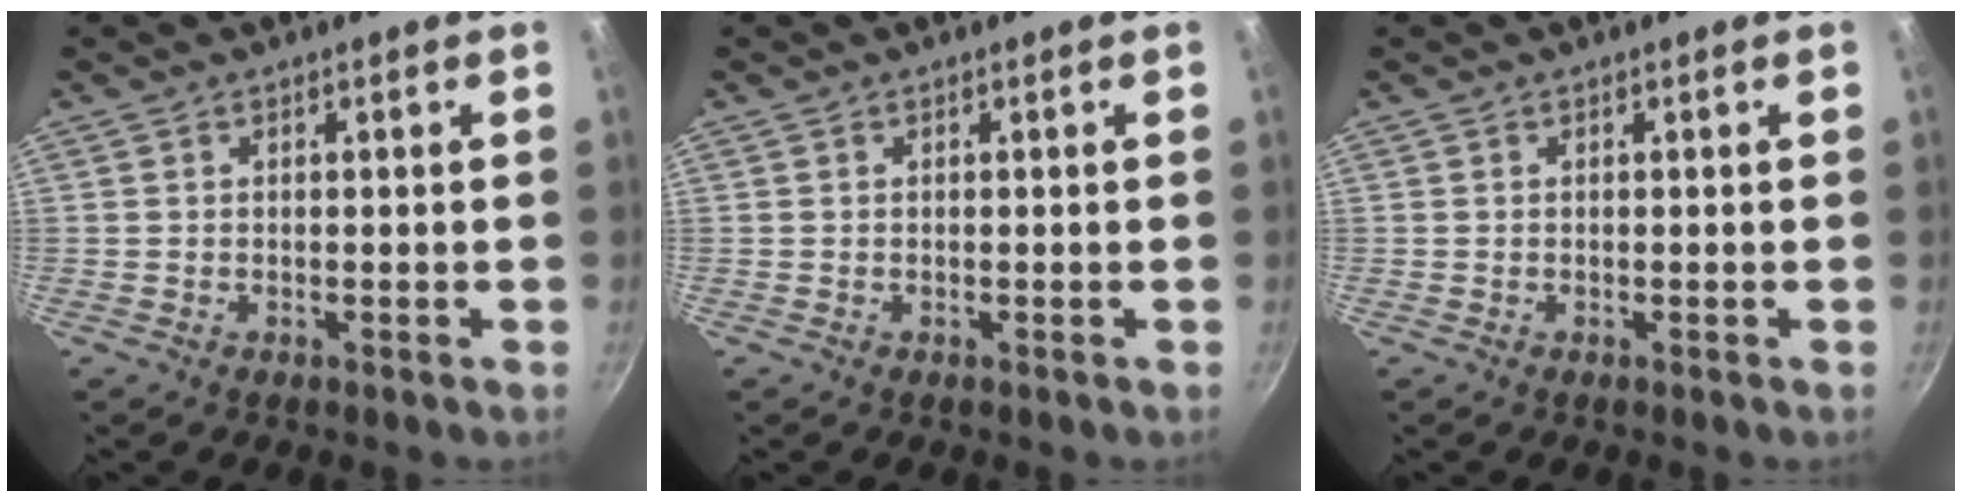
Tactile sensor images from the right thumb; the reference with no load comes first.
{"total": 0.0}
{"total": 0.0}